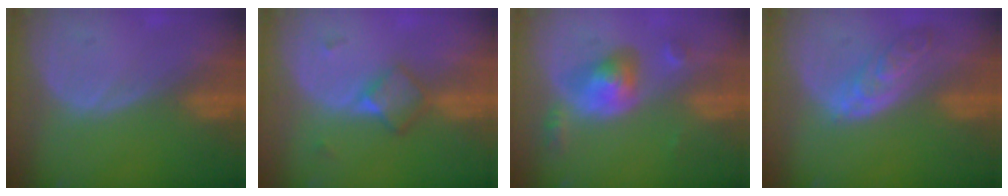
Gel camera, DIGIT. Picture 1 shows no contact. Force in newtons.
{"total": 4.8, "press": 4.2, "slide": 2.2}
{"total": 6.0, "press": 5.5, "slide": 2.5}
{"total": 5.6, "press": 5.1, "slide": 2.2}